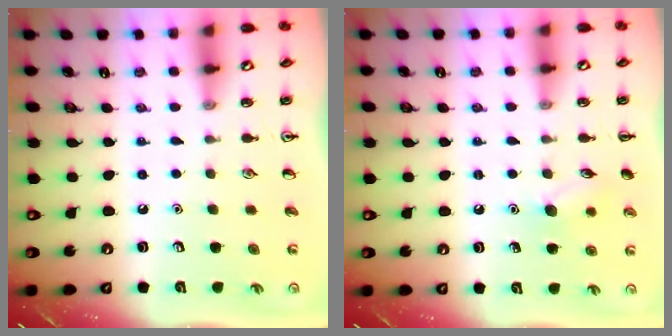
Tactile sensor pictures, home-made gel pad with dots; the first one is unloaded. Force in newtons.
{"total": 8.5, "press": 8.3, "slide": 2.0}